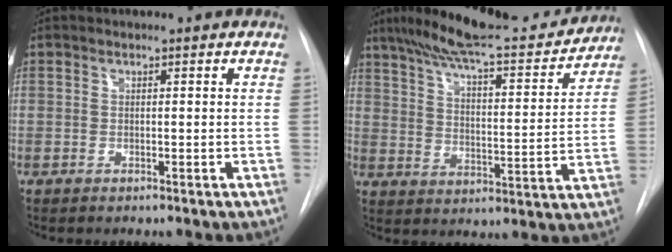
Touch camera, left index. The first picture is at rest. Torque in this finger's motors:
{"motor_torque": [1.01, -1.13, 0.46, 0.10]}